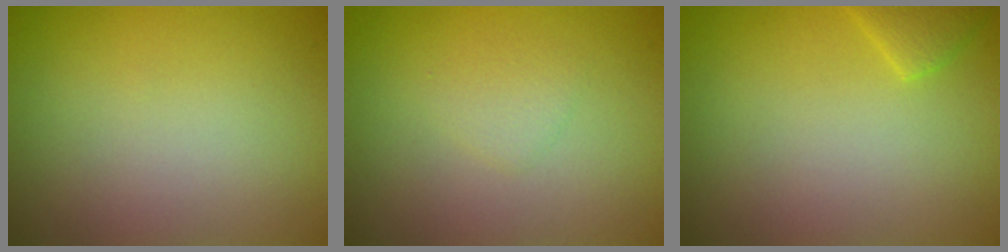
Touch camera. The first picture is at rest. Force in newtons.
{"total": 1.1, "press": 1.1, "slide": 0.0}
{"total": 1.6, "press": 1.6, "slide": 0.2}